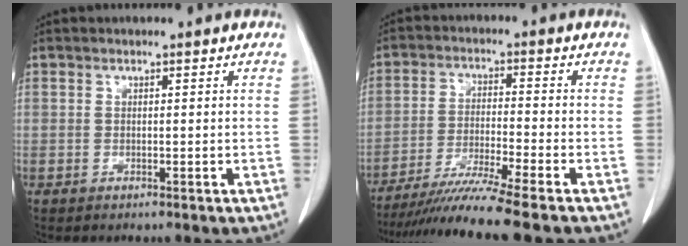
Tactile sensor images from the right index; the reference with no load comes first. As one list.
[{"total": 11.3, "force": [-9.4, -2.3, 5.9], "torque": [-0.092, -0.032, -0.159]}]